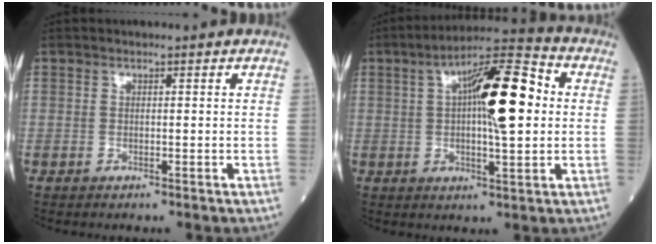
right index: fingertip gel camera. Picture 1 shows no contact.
{"total": 13.9, "force": [2.2, 2.8, 13.5], "torque": [-0.219, 0.027, 0.027]}